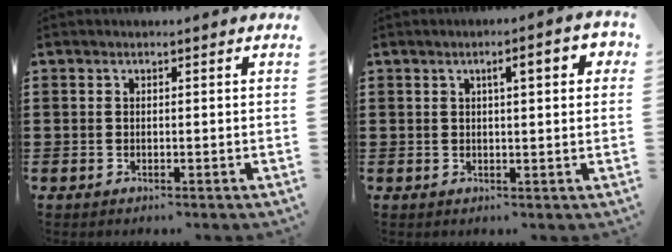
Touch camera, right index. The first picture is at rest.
{"total": 4.0, "force": [1.2, 0.8, 3.7], "torque": [-0.057, 0.000, 0.012]}